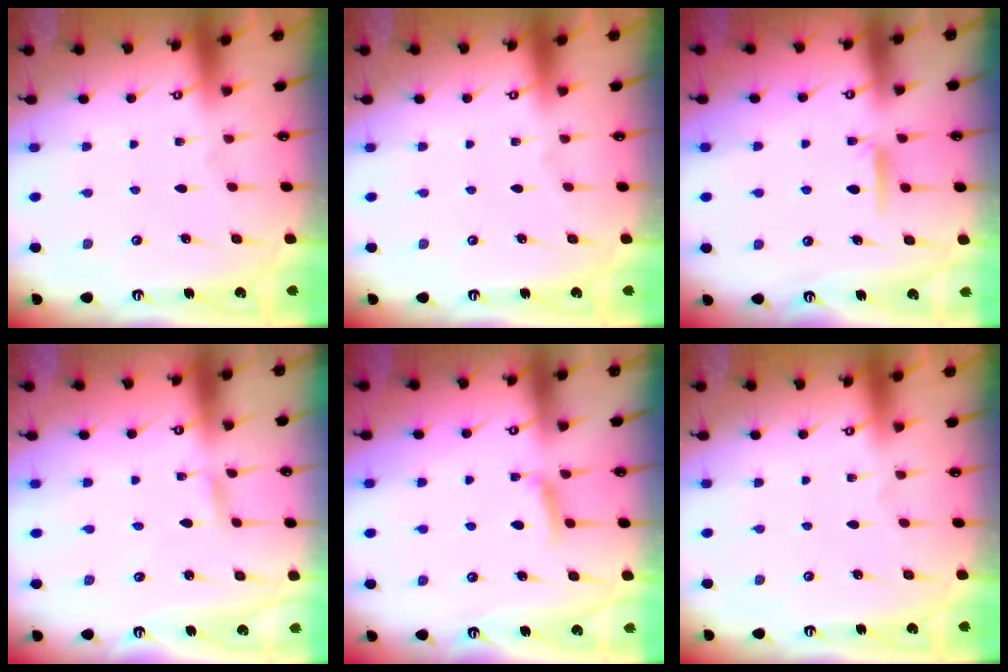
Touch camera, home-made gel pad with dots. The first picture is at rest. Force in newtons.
{"total": 0.0}
{"total": 5.2, "press": 5.2, "slide": 0.5}
{"total": 2.4, "press": 2.4, "slide": 0.2}
{"total": 5.8, "press": 5.7, "slide": 0.9}
{"total": 0.0}